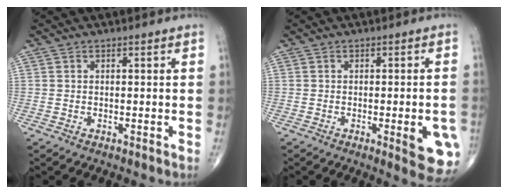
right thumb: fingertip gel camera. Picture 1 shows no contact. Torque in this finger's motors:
{"motor_torque": [1.21, 1.15, 0.80, -0.46, 0.22]}